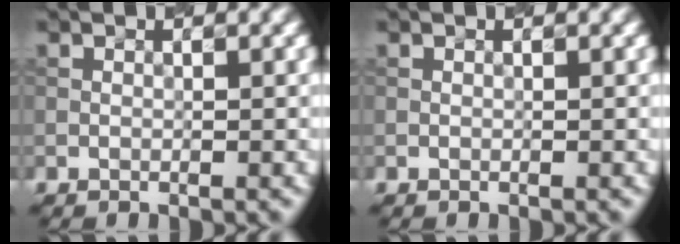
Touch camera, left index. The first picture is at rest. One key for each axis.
{"total": 0.0}